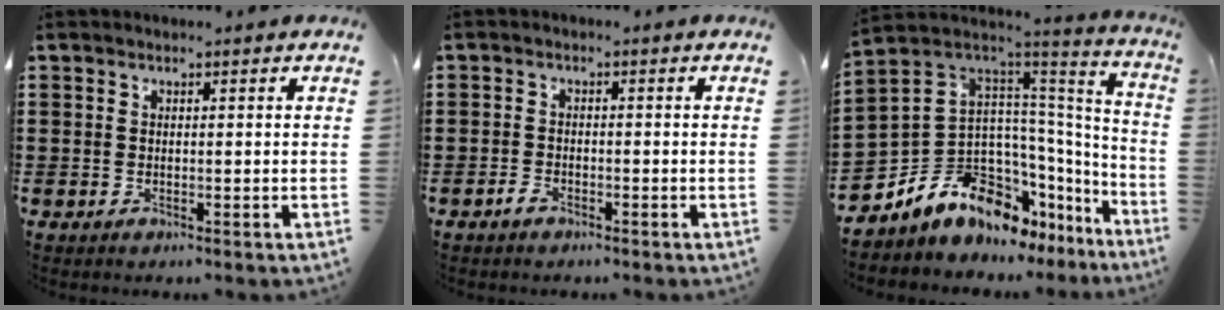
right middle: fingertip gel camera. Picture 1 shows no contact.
{"total": 1.7, "force": [-1.2, 0.7, 1.0], "torque": [-0.027, -0.001, -0.027]}
{"total": 11.0, "force": [-7.2, 7.2, 4.4], "torque": [-0.126, -0.005, -0.140]}